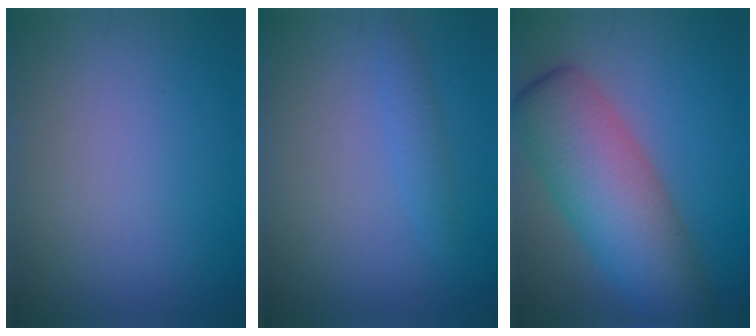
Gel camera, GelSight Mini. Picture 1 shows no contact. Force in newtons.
{"total": 1.4, "press": 1.4, "slide": 0.1}
{"total": 8.9, "press": 8.9, "slide": 0.4}